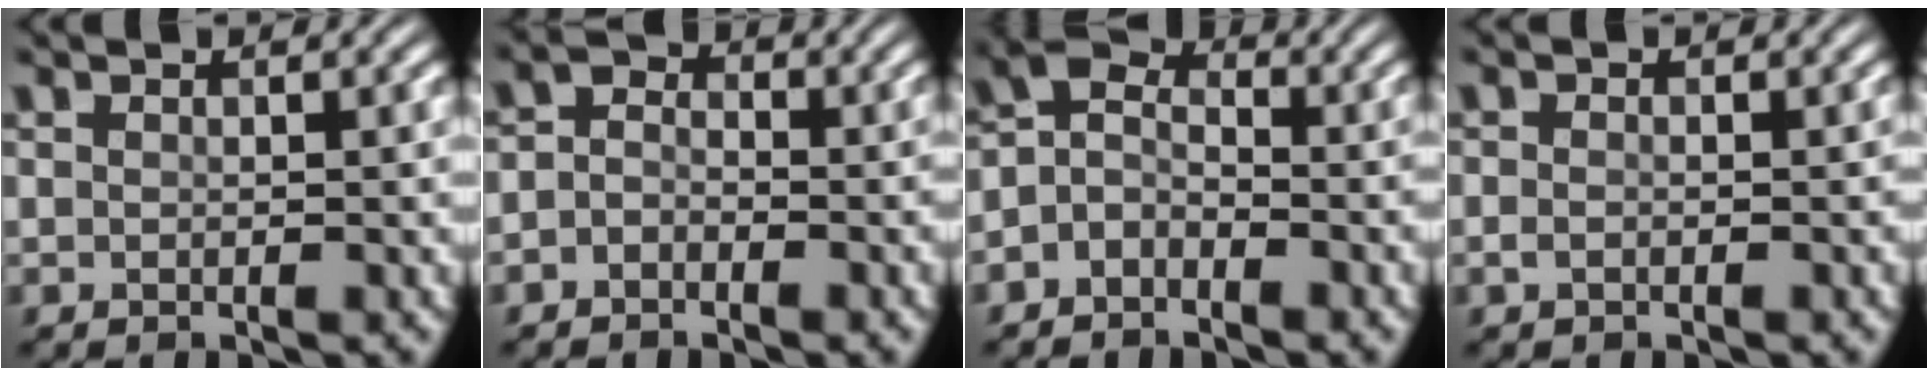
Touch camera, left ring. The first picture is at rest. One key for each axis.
{"total": 2.7, "fx": -2.0, "fy": 1.8, "fz": 0.5, "tx": -0.013, "ty": -0.001, "tz": -0.054}
{"total": 4.0, "fx": -2.3, "fy": 2.7, "fz": 1.8, "tx": -0.040, "ty": 0.006, "tz": -0.068}
{"total": 1.2, "fx": -1.0, "fy": 0.7, "fz": 0.3, "tx": -0.014, "ty": -0.003, "tz": -0.026}